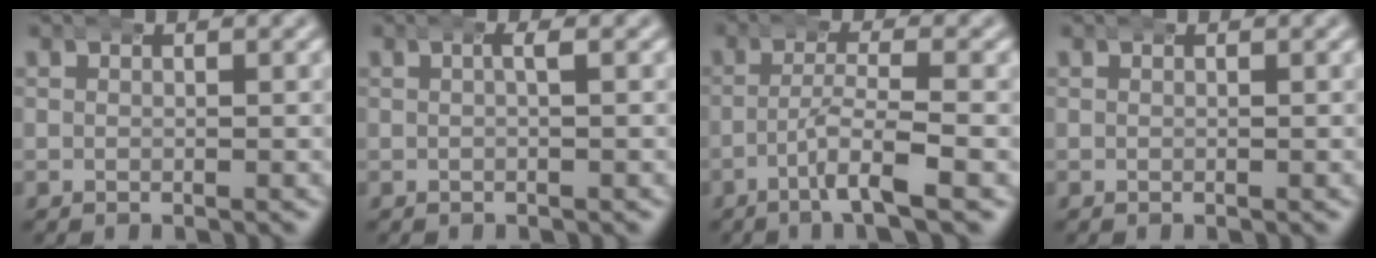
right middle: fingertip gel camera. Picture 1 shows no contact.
{"total": 1.1, "force": [0.3, 0.2, 1.0], "torque": [-0.011, 0.005, 0.003]}
{"total": 4.2, "force": [-2.3, 0.3, 3.5], "torque": [-0.059, 0.004, -0.044]}
{"total": 0.0}